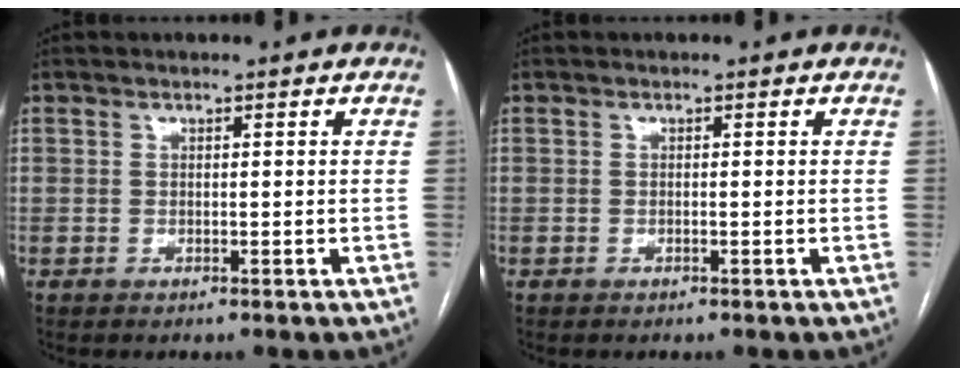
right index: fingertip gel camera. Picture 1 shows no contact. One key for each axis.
{"total": 0.0}